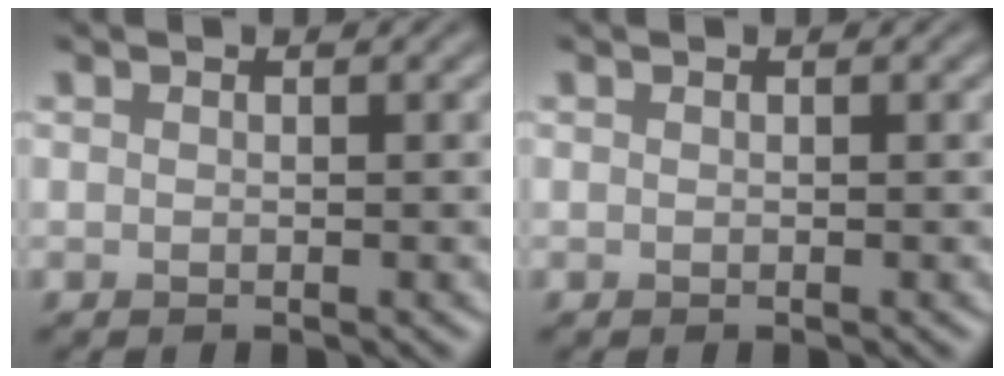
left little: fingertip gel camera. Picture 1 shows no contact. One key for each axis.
{"total": 0.0}